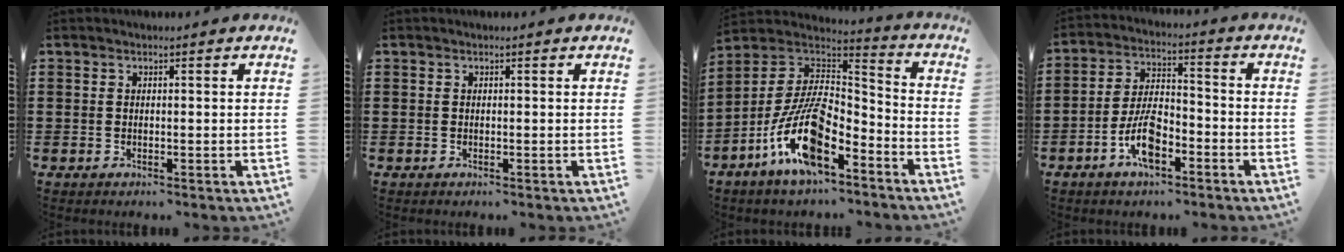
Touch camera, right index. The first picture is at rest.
{"total": 0.0}
{"total": 14.4, "force": [-7.3, 5.7, 11.0], "torque": [-0.247, 0.006, -0.145]}
{"total": 7.9, "force": [-3.7, 3.4, 6.0], "torque": [-0.138, 0.001, -0.073]}